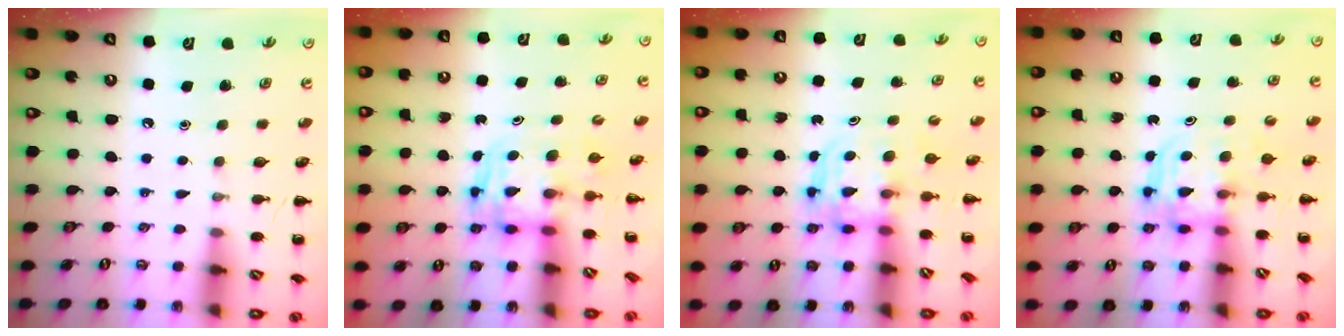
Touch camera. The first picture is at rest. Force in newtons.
{"total": 2.8, "press": 2.8, "slide": 0.2}
{"total": 3.6, "press": 3.6, "slide": 0.2}
{"total": 3.6, "press": 3.6, "slide": 0.3}